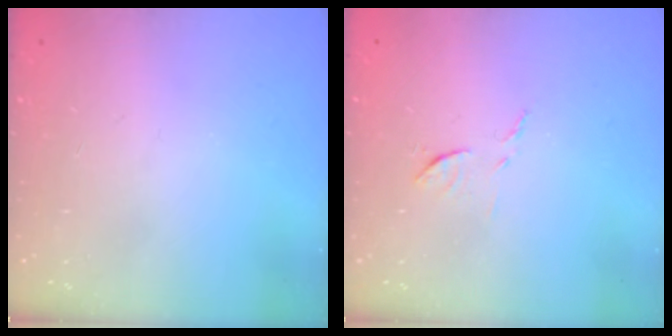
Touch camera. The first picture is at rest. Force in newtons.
{"total": 6.7, "press": 6.7, "slide": 0.3}